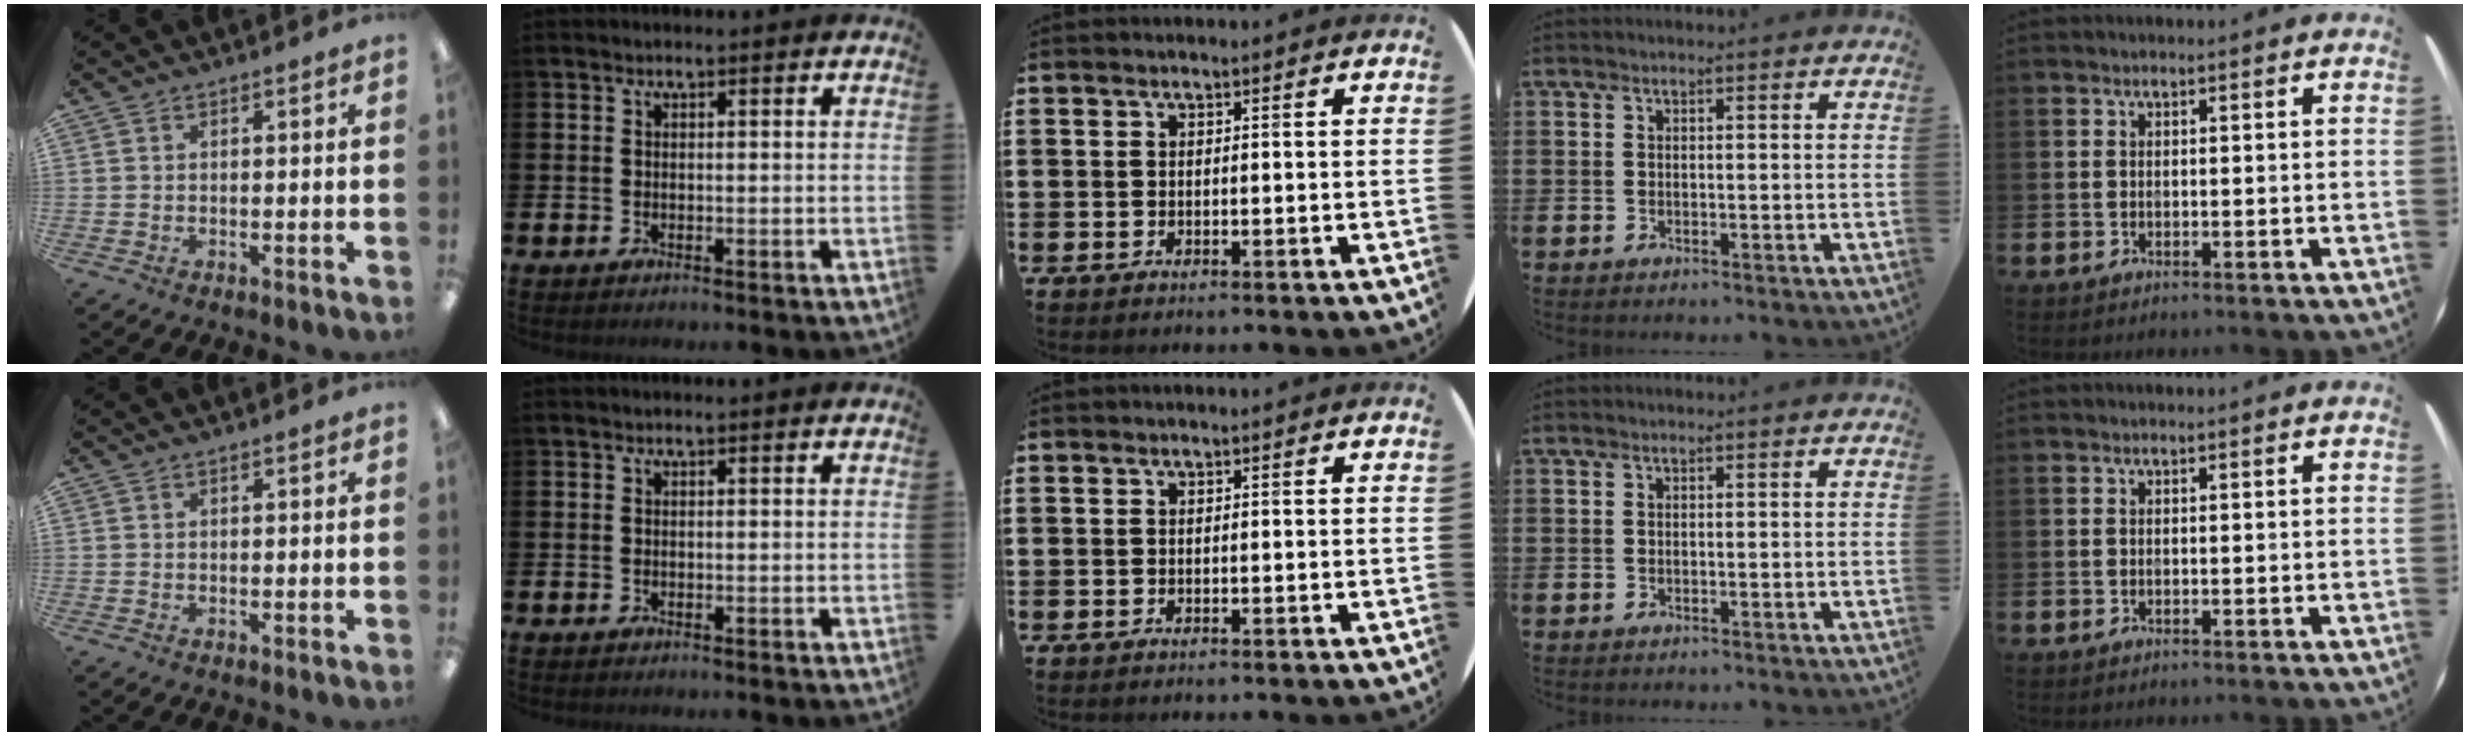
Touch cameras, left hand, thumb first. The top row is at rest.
{}